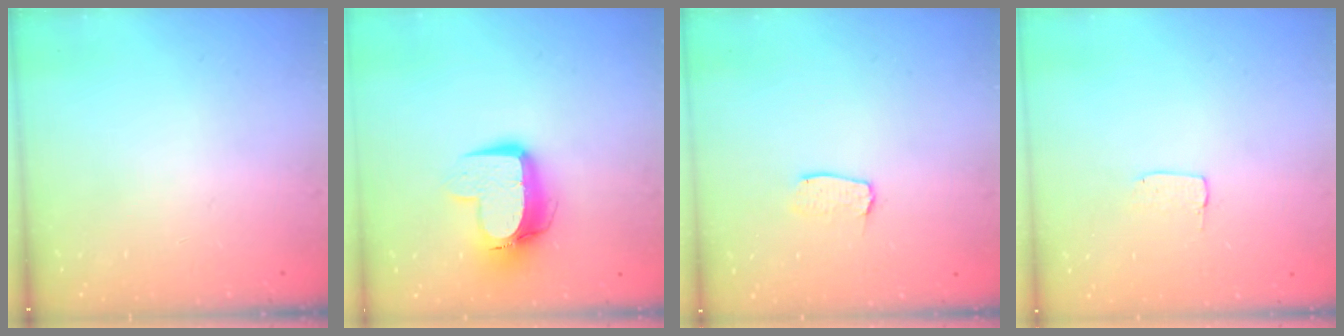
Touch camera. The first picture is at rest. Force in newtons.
{"total": 11.5, "press": 11.5, "slide": 1.0}
{"total": 3.7, "press": 3.7, "slide": 0.3}
{"total": 3.1, "press": 3.1, "slide": 0.2}